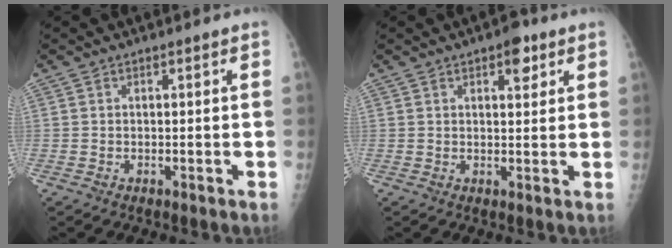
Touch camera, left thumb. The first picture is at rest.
{"total": 4.1, "force": [2.2, 1.9, 2.8], "torque": [-0.023, -0.008, 0.027]}